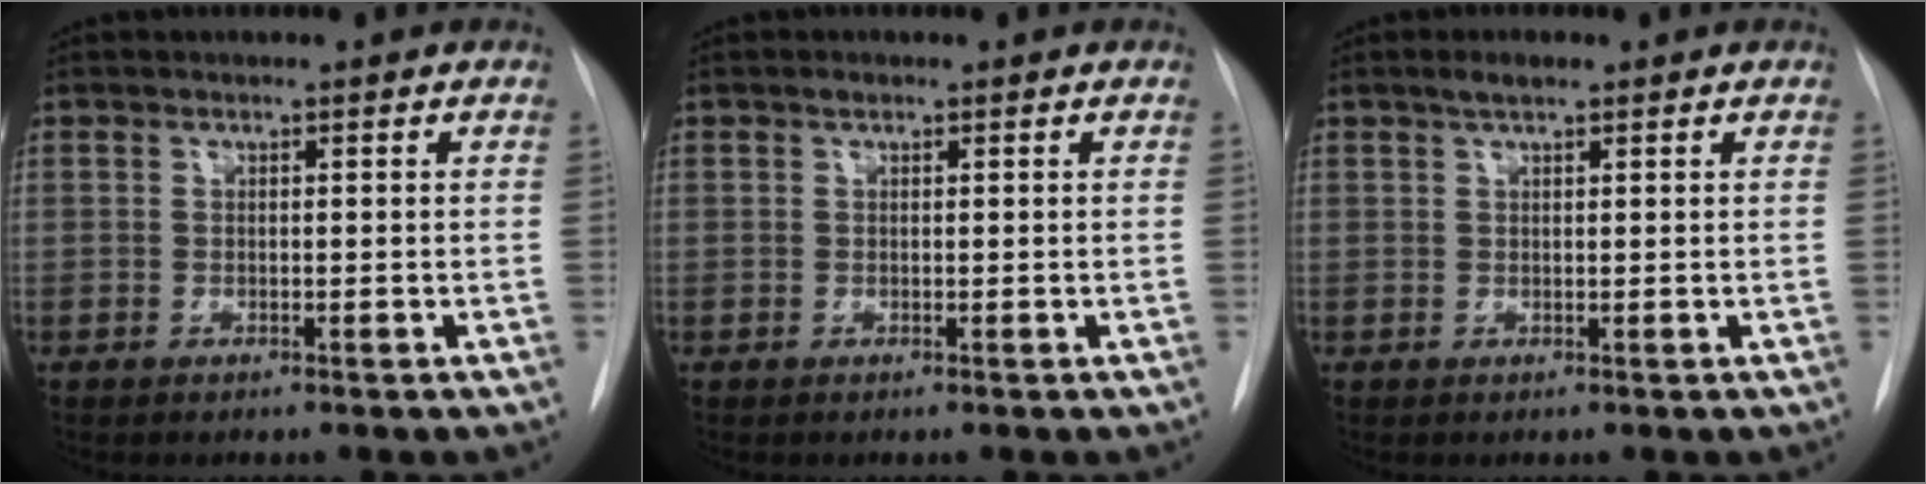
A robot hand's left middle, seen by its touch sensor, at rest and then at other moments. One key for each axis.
{"total": 0.5, "fx": 0.4, "fy": 0.3, "fz": 0.2, "tx": -0.005, "ty": 0.004, "tz": 0.004}
{"total": 1.8, "fx": 1.3, "fy": 0.4, "fz": 1.2, "tx": -0.027, "ty": 0.006, "tz": 0.022}